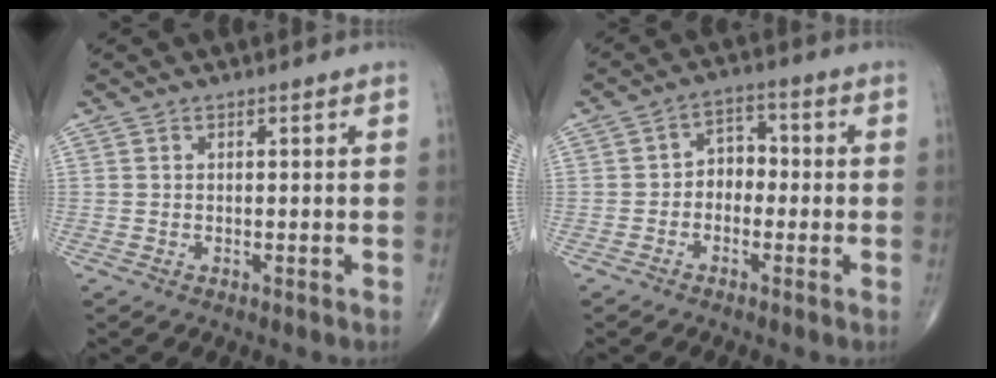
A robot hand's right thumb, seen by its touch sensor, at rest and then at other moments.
{"total": 4.6, "force": [-1.0, 3.5, 2.7], "torque": [-0.018, 0.023, -0.032]}